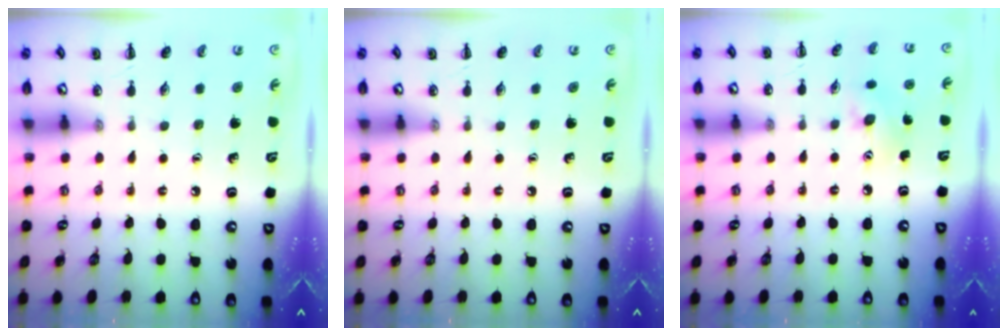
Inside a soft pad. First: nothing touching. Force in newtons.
{"total": 0.0}
{"total": 6.5, "press": 6.5, "slide": 0.7}